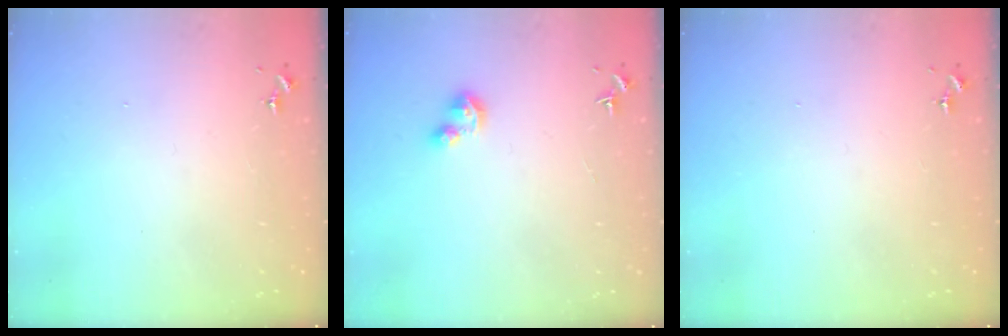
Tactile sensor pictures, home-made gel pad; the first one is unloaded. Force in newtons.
{"total": 3.7, "press": 3.6, "slide": 0.7}
{"total": 0.0}